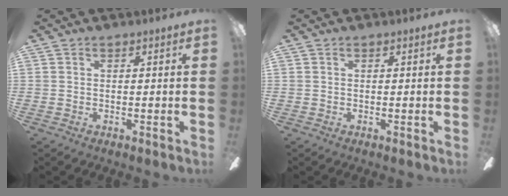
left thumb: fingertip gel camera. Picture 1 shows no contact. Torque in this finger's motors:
{"motor_torque": [0.06, 0.03, 0.15, -0.14, 0.00]}